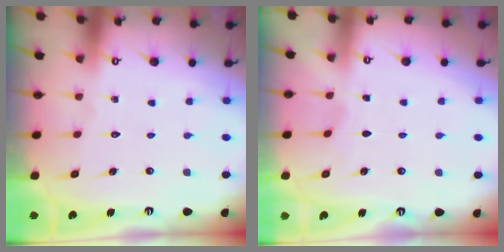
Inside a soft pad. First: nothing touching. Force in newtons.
{"total": 2.3, "press": 2.3, "slide": 0.4}